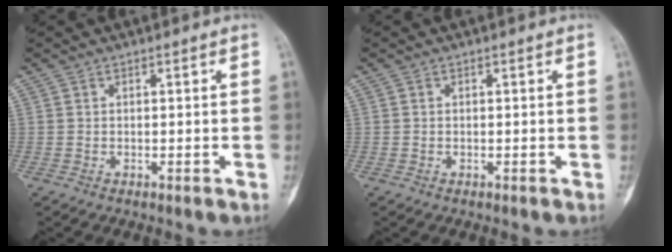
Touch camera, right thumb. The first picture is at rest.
{"total": 0.0}